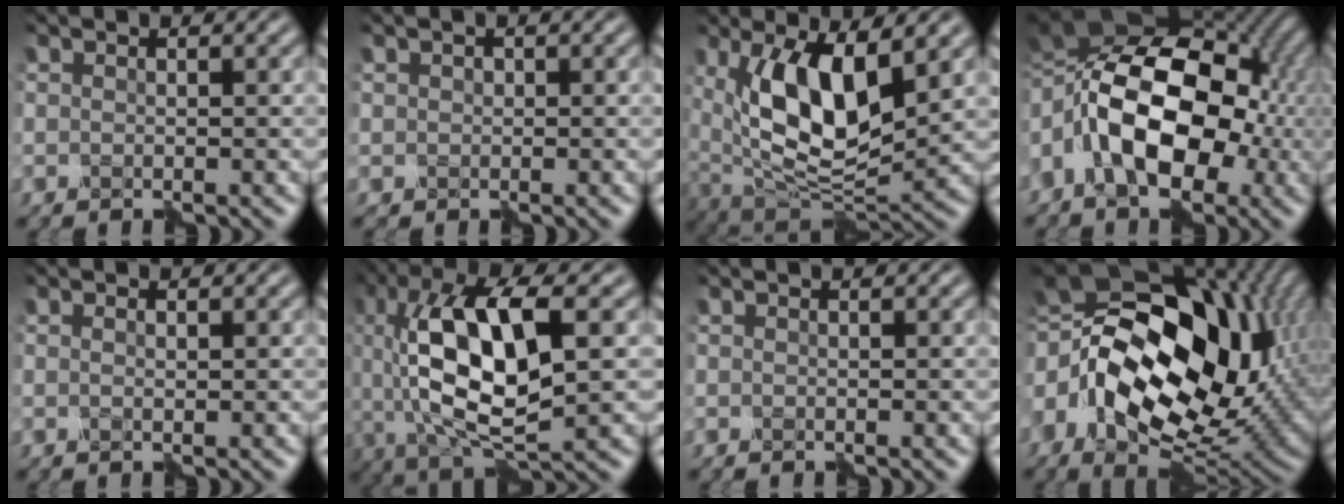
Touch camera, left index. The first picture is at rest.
{"total": 0.6, "force": [0.1, 0.6, 0.2], "torque": [-0.001, 0.001, 0.002]}
{"total": 10.0, "force": [2.1, 4.6, 8.6], "torque": [-0.156, -0.013, 0.034]}
{"total": 16.5, "force": [-1.7, 10.3, 12.7], "torque": [-0.222, 0.007, -0.049]}
{"total": 0.7, "force": [0.0, 0.2, 0.6], "torque": [-0.011, -0.002, 0.000]}
{"total": 12.0, "force": [0.6, 5.1, 10.9], "torque": [-0.194, 0.009, 0.006]}
{"total": 0.0}
{"total": 18.3, "force": [0.8, 11.9, 13.9], "torque": [-0.258, -0.005, 0.023]}